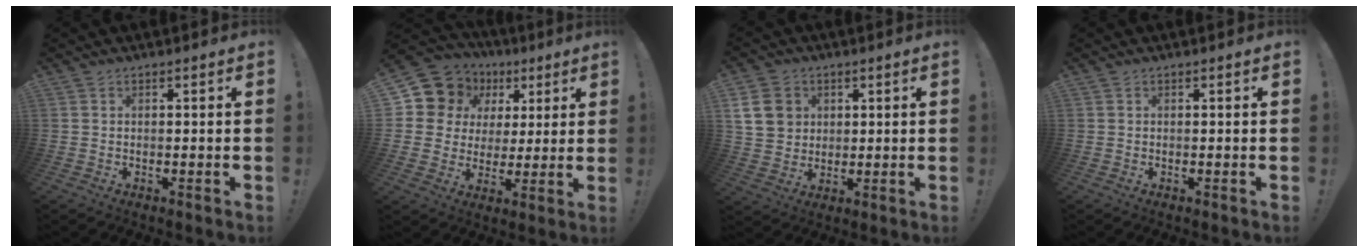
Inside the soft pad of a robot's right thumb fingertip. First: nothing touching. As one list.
[{"total": 12.2, "force": [5.9, 9.9, 3.9], "torque": [-0.063, -0.036, 0.122]}, {"total": 11.8, "force": [3.6, 10.1, 4.9], "torque": [-0.076, -0.014, 0.076]}, {"total": 0.0}]